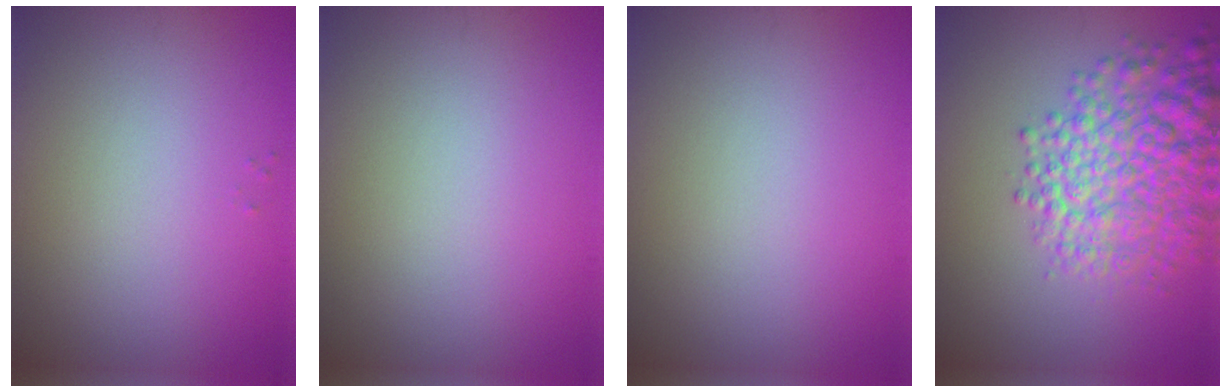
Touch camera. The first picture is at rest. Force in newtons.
{"total": 0.0}
{"total": 0.0}
{"total": 7.6, "press": 7.6, "slide": 0.3}